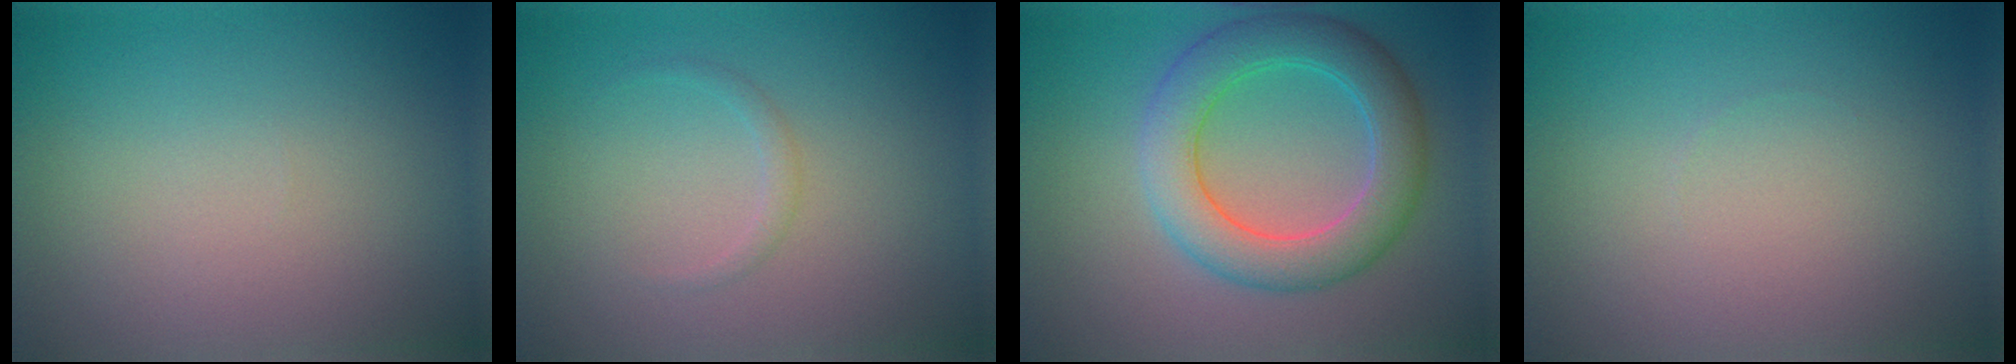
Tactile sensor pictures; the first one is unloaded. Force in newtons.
{"total": 0.8, "press": 0.8, "slide": 0.1}
{"total": 6.1, "press": 6.1, "slide": 0.2}
{"total": 0.0}